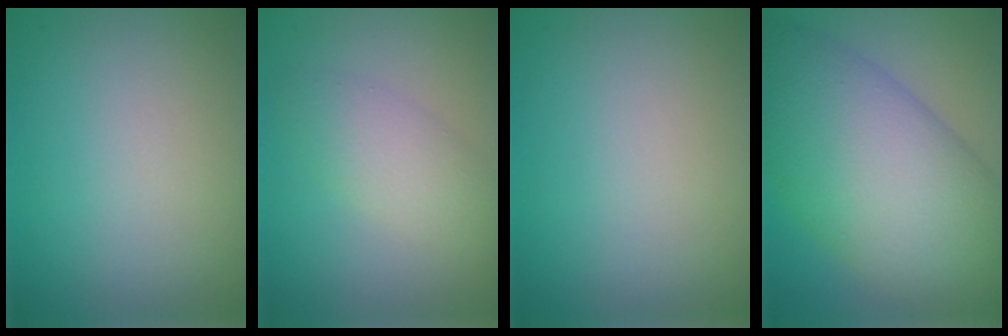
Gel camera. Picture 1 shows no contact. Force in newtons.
{"total": 3.1, "press": 3.1, "slide": 0.0}
{"total": 0.0}
{"total": 13.0, "press": 13.0, "slide": 0.2}